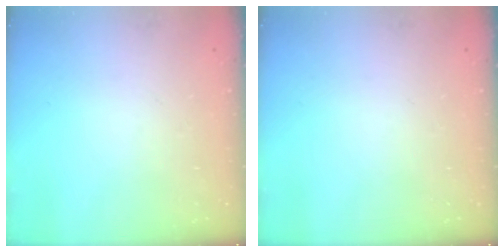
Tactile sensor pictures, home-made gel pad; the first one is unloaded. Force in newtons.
{"total": 0.0}